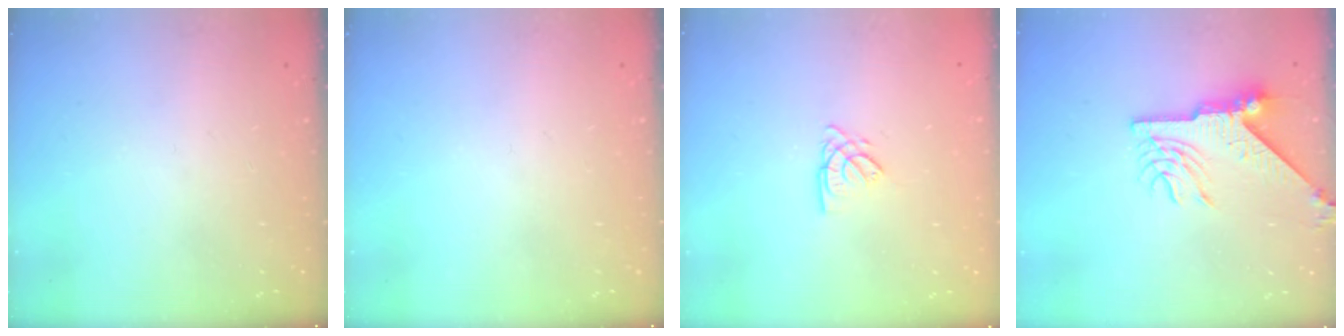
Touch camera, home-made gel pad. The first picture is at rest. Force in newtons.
{"total": 0.0}
{"total": 2.7, "press": 2.7, "slide": 0.3}
{"total": 8.9, "press": 8.9, "slide": 1.1}